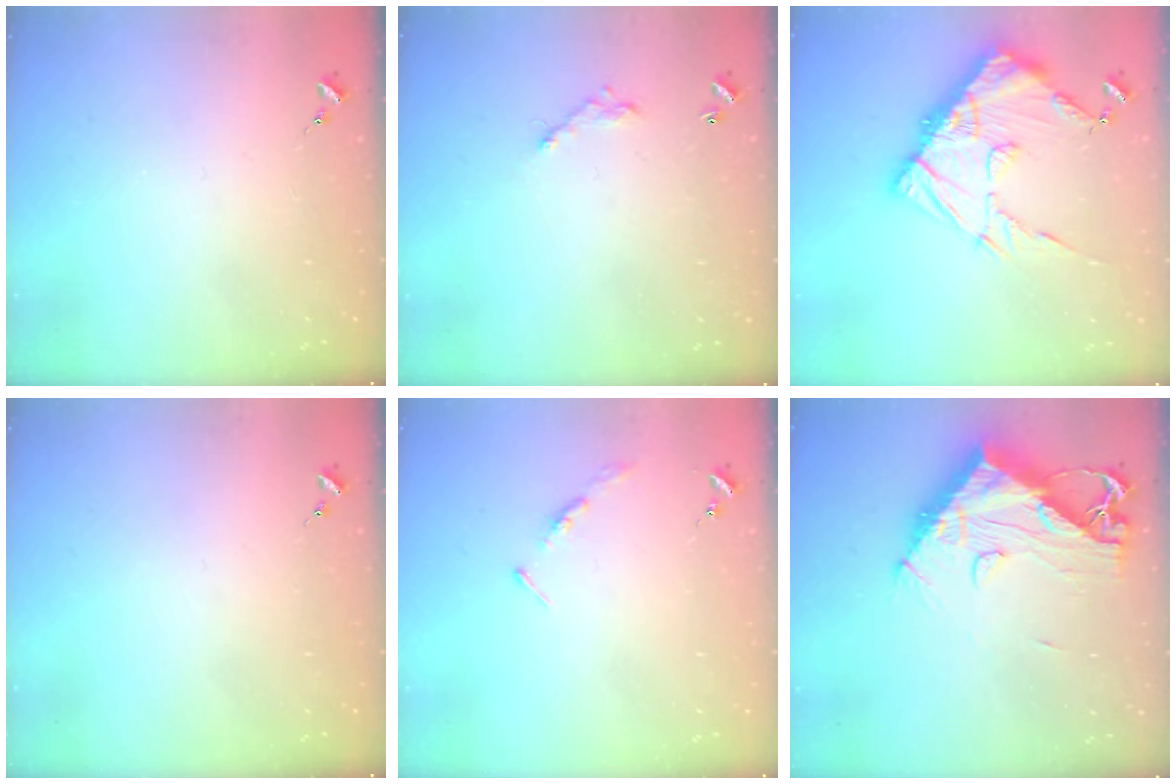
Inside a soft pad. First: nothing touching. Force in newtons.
{"total": 5.2, "press": 5.2, "slide": 0.2}
{"total": 18.0, "press": 17.9, "slide": 1.6}
{"total": 0.0}
{"total": 3.5, "press": 3.5, "slide": 0.4}
{"total": 15.8, "press": 15.7, "slide": 1.7}